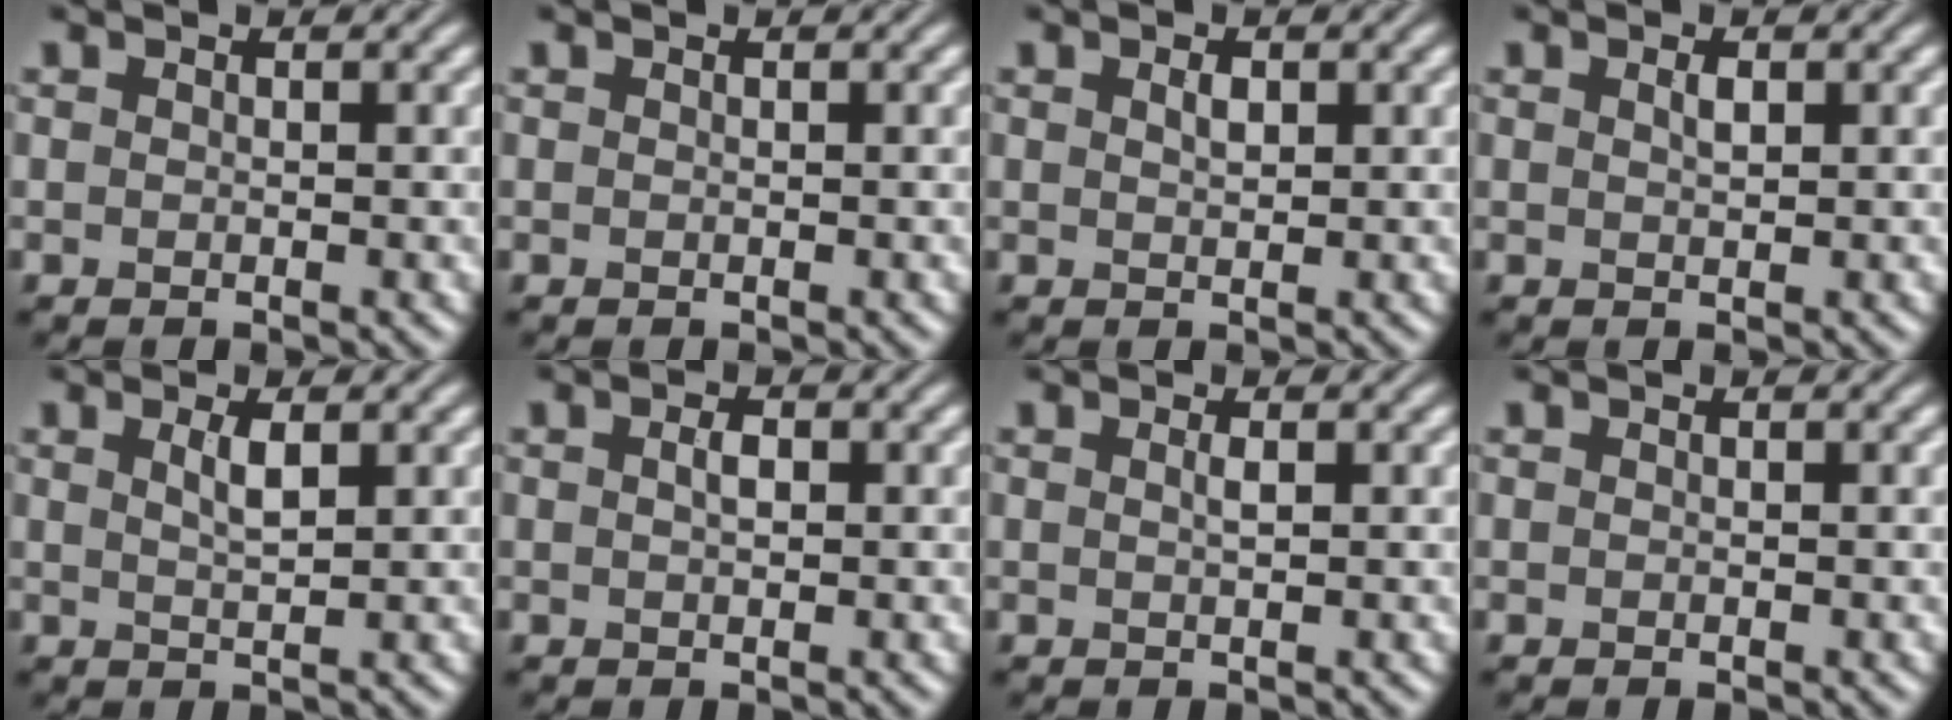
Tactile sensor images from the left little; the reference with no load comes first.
{"total": 0.0}
{"total": 1.0, "force": [0.5, 0.5, 0.7], "torque": [-0.016, 0.001, 0.010]}
{"total": 0.9, "force": [0.4, 0.3, 0.7], "torque": [-0.015, 0.001, 0.008]}
{"total": 1.8, "force": [0.8, 0.4, 1.5], "torque": [-0.028, 0.001, 0.014]}
{"total": 1.1, "force": [0.2, 0.6, 1.0], "torque": [-0.020, 0.003, 0.003]}
{"total": 0.8, "force": [0.2, 0.2, 0.8], "torque": [-0.013, 0.005, 0.003]}
{"total": 0.0}